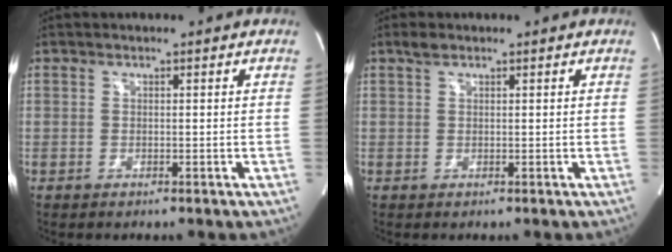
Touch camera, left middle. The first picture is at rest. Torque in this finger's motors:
{"motor_torque": [0.26, 0.18, -0.10, 0.02]}